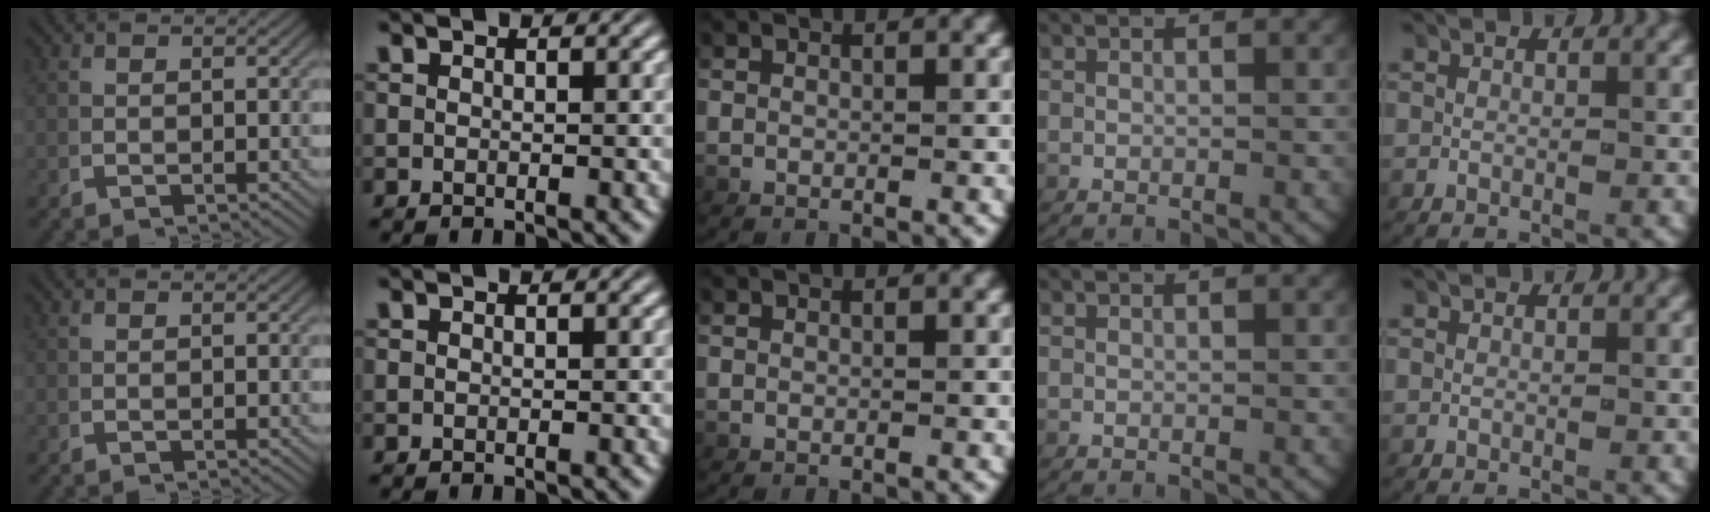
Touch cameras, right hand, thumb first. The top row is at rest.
{}